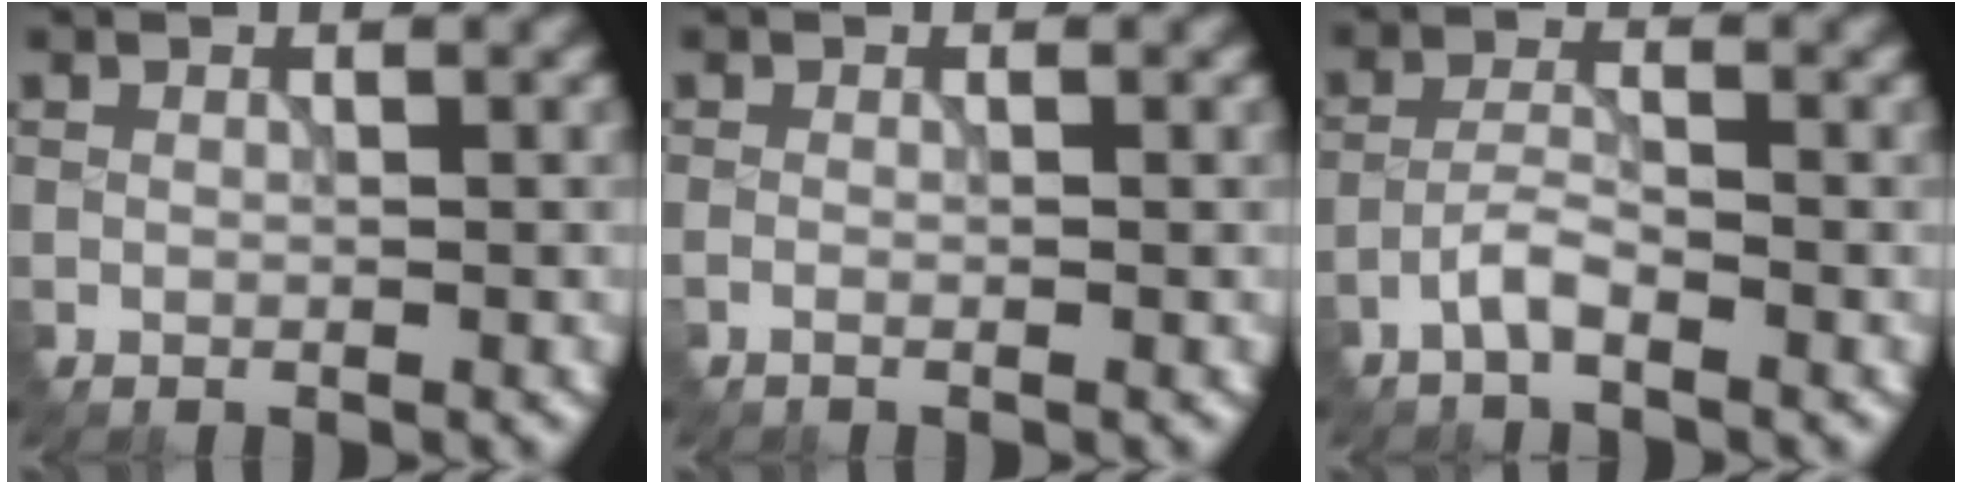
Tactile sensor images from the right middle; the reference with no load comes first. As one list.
[{"total": 0.8, "force": [-0.3, 0.2, 0.7], "torque": [-0.013, -0.002, -0.008]}, {"total": 2.3, "force": [-1.6, 0.5, 1.6], "torque": [-0.036, 0.007, -0.038]}]